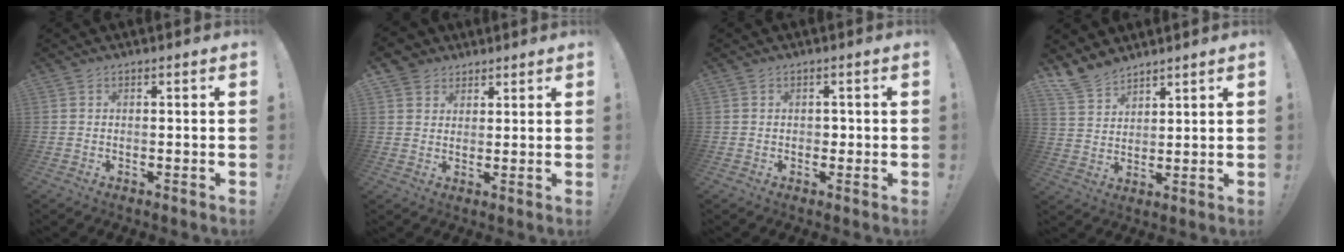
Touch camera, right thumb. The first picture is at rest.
{"total": 4.9, "force": [3.1, 3.7, 0.4], "torque": [0.000, -0.020, 0.058]}
{"total": 1.6, "force": [-0.1, 1.4, 0.6], "torque": [-0.010, 0.004, -0.004]}
{"total": 8.3, "force": [7.2, 3.7, 1.9], "torque": [-0.051, -0.043, 0.145]}